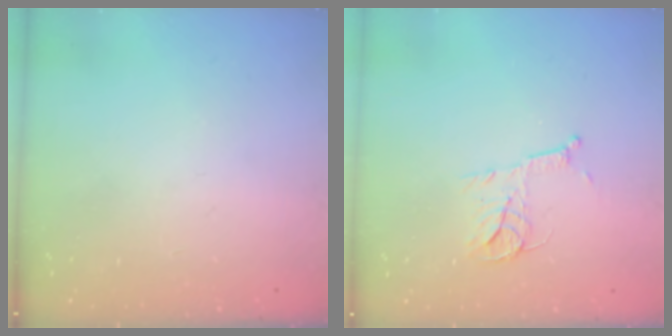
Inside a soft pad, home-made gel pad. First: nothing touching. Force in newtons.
{"total": 8.0, "press": 8.0, "slide": 0.3}